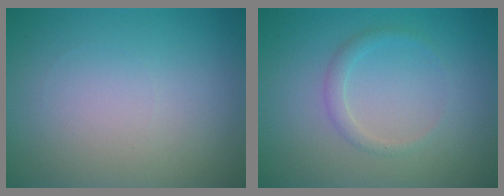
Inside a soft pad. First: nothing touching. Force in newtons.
{"total": 1.2, "press": 1.2, "slide": 0.0}